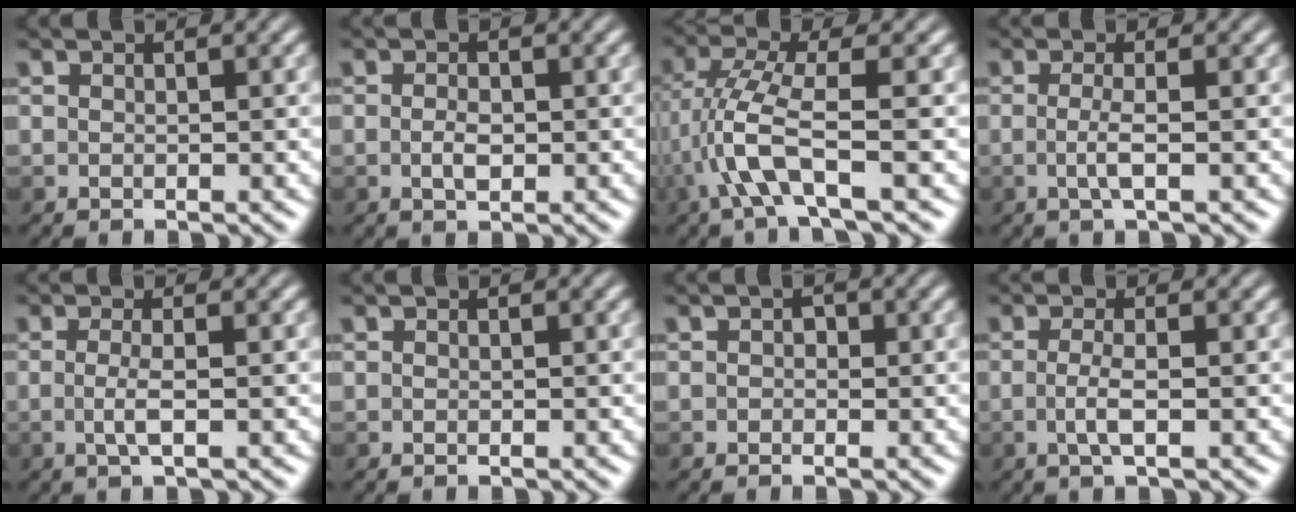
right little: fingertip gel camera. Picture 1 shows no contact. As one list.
[{"total": 1.5, "force": [-0.4, 0.8, 1.3], "torque": [-0.026, 0.002, -0.006]}, {"total": 4.5, "force": [-1.7, 0.5, 4.1], "torque": [-0.096, 0.011, -0.034]}, {"total": 1.7, "force": [-0.5, -0.1, 1.6], "torque": [-0.036, 0.001, -0.011]}, {"total": 1.7, "force": [-0.5, 0.0, 1.6], "torque": [-0.038, 0.000, -0.009]}, {"total": 0.0}, {"total": 1.6, "force": [0.5, 1.4, 0.7], "torque": [0.009, 0.007, -0.012]}, {"total": 1.9, "force": [-0.6, 0.1, 1.8], "torque": [-0.043, 0.000, -0.010]}]